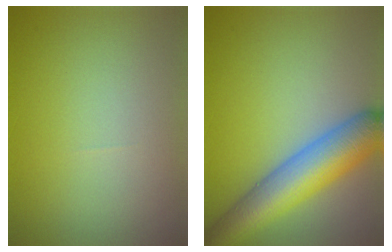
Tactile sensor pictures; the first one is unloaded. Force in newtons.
{"total": 8.4, "press": 8.4, "slide": 0.3}